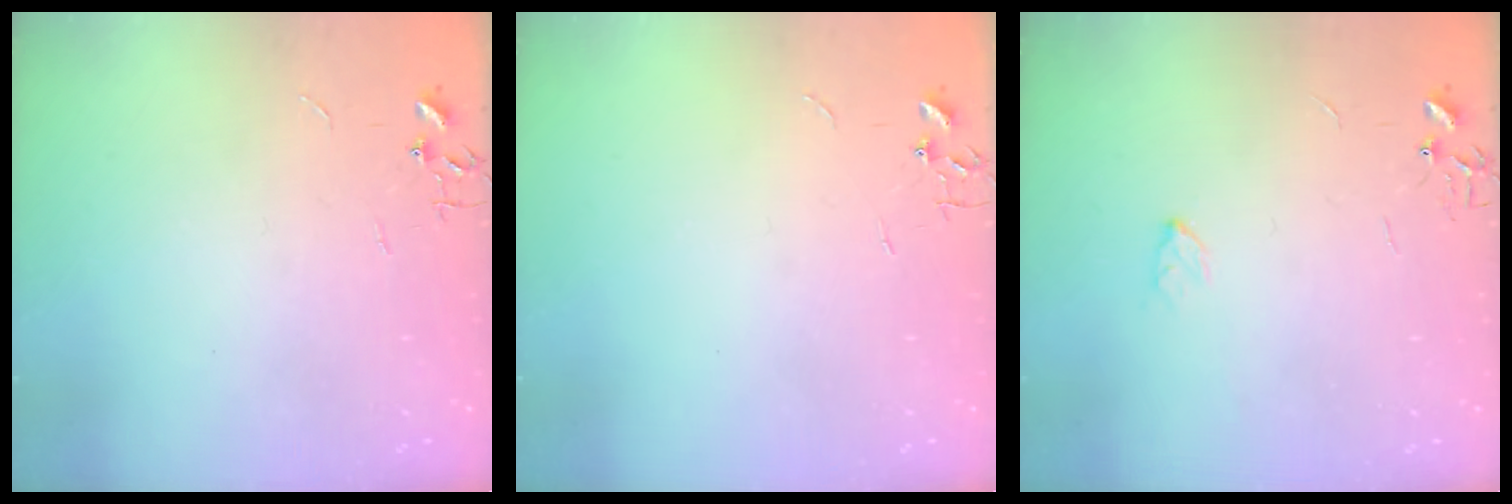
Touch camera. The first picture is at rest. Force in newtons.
{"total": 0.0}
{"total": 3.4, "press": 3.4, "slide": 0.5}